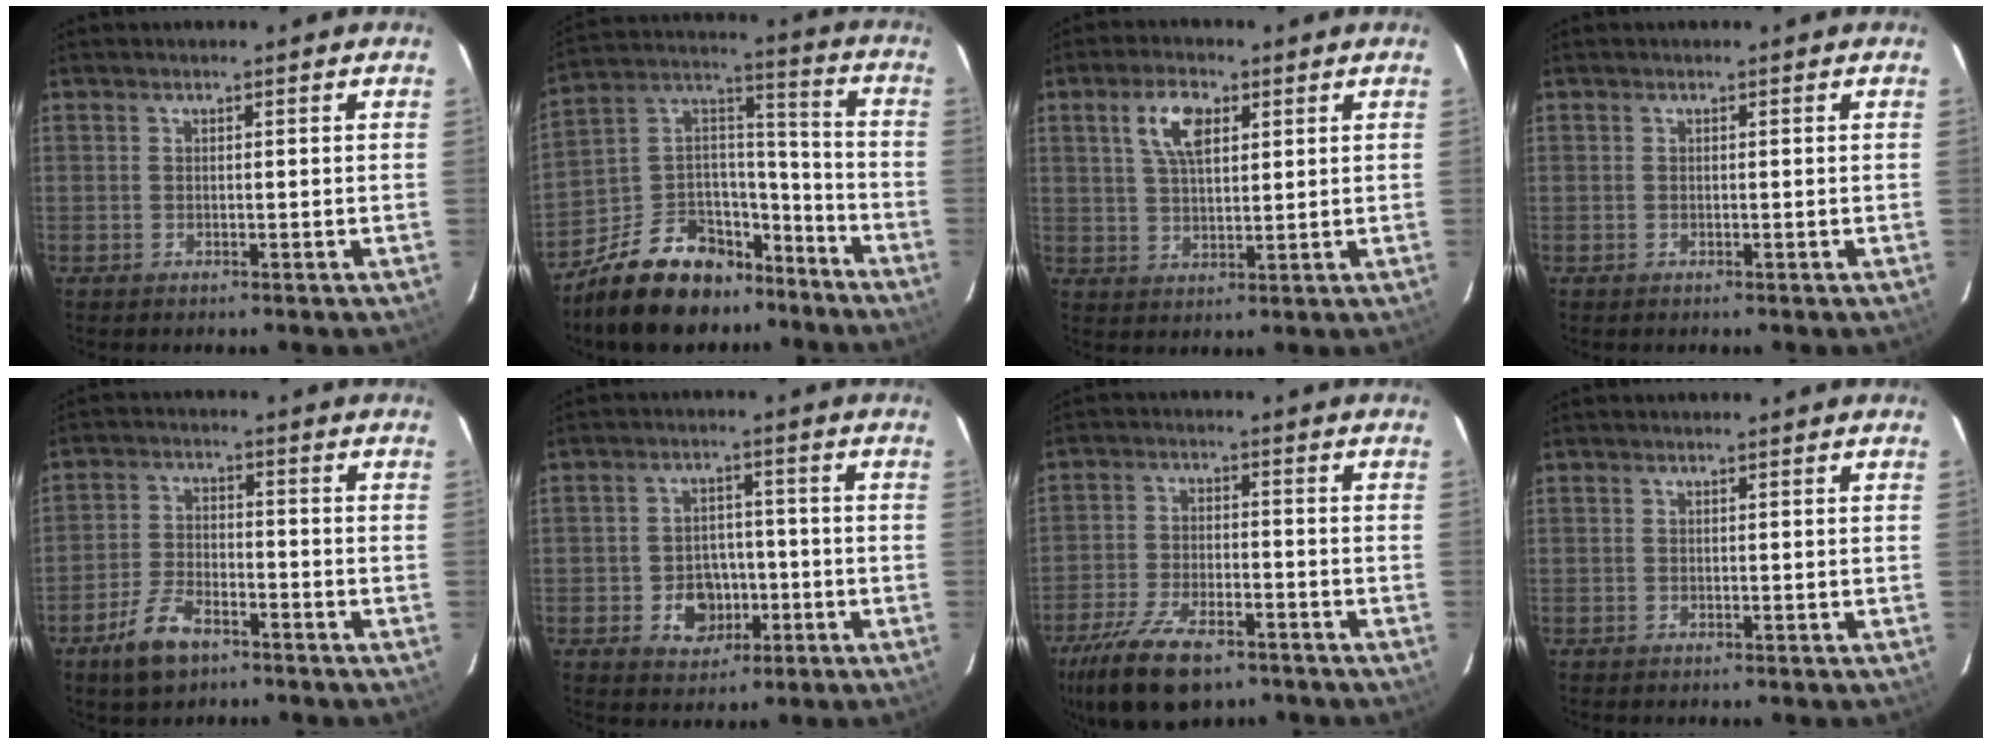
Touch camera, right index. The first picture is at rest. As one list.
[{"total": 19.4, "force": [-13.5, 11.0, 8.4], "torque": [-0.185, 0.072, -0.200]}, {"total": 7.0, "force": [2.9, 3.3, 5.5], "torque": [-0.104, 0.013, 0.055]}, {"total": 0.0}, {"total": 8.2, "force": [-5.4, 3.8, 4.8], "torque": [-0.115, -0.001, -0.100]}, {"total": 7.4, "force": [-2.7, 6.1, 3.3], "torque": [-0.079, 0.015, -0.026]}, {"total": 15.0, "force": [-10.3, 6.3, 8.9], "torque": [-0.202, -0.026, -0.180]}, {"total": 0.0}]